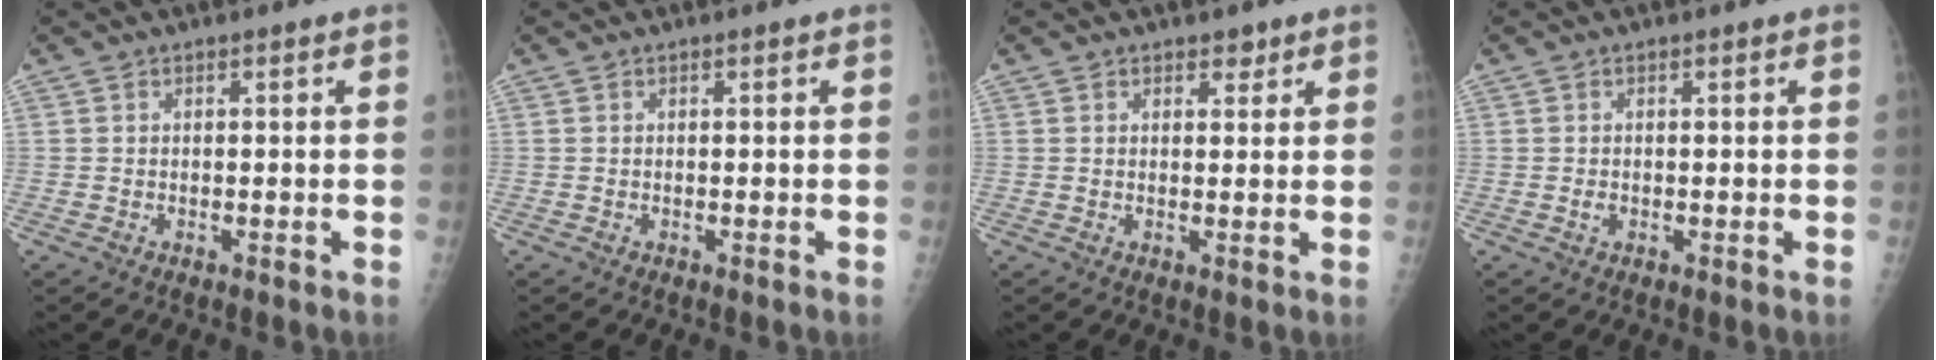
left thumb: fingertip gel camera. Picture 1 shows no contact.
{"total": 0.0}
{"total": 1.9, "force": [1.3, 1.3, 0.7], "torque": [0.007, -0.007, 0.016]}
{"total": 1.0, "force": [-0.1, 0.8, 0.6], "torque": [-0.008, 0.000, -0.001]}